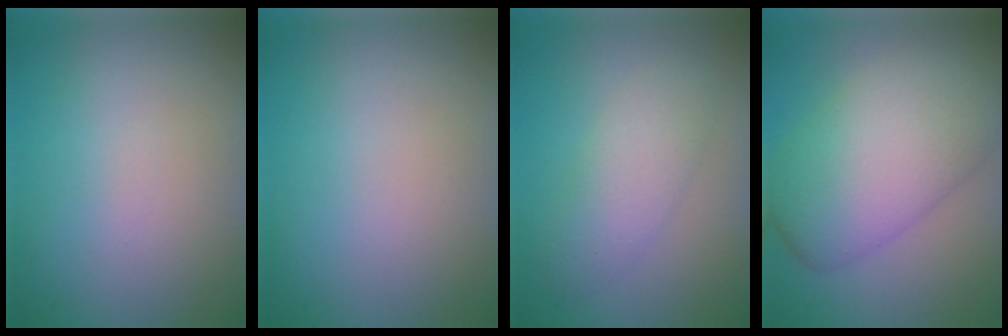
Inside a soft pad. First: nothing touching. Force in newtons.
{"total": 0.0}
{"total": 3.5, "press": 3.5, "slide": 0.2}
{"total": 10.5, "press": 10.4, "slide": 0.7}